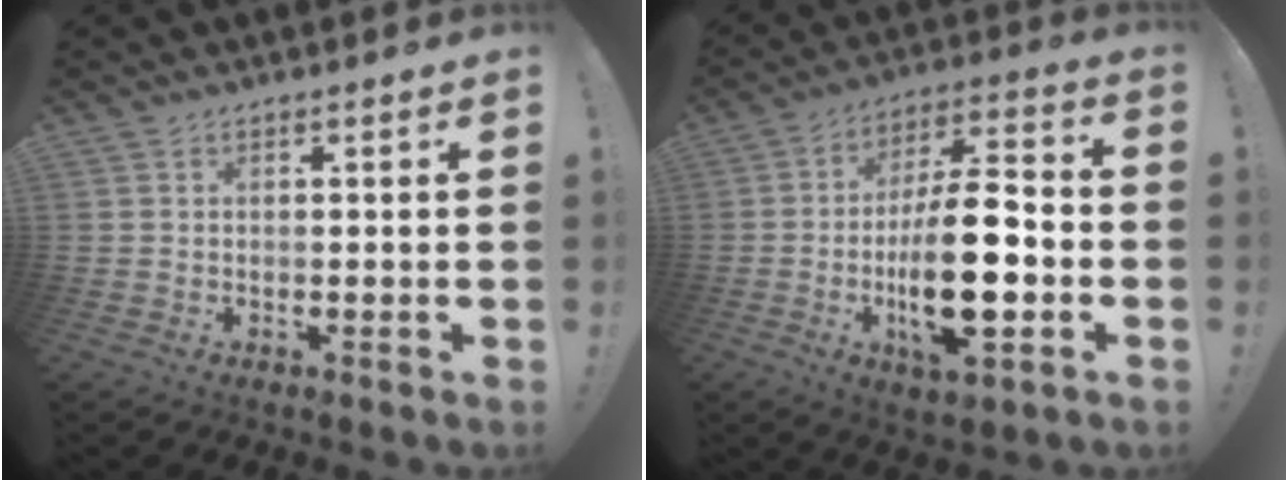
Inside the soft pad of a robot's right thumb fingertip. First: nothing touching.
{"total": 19.8, "force": [-4.2, 7.3, 17.9], "torque": [-0.321, 0.009, -0.068]}